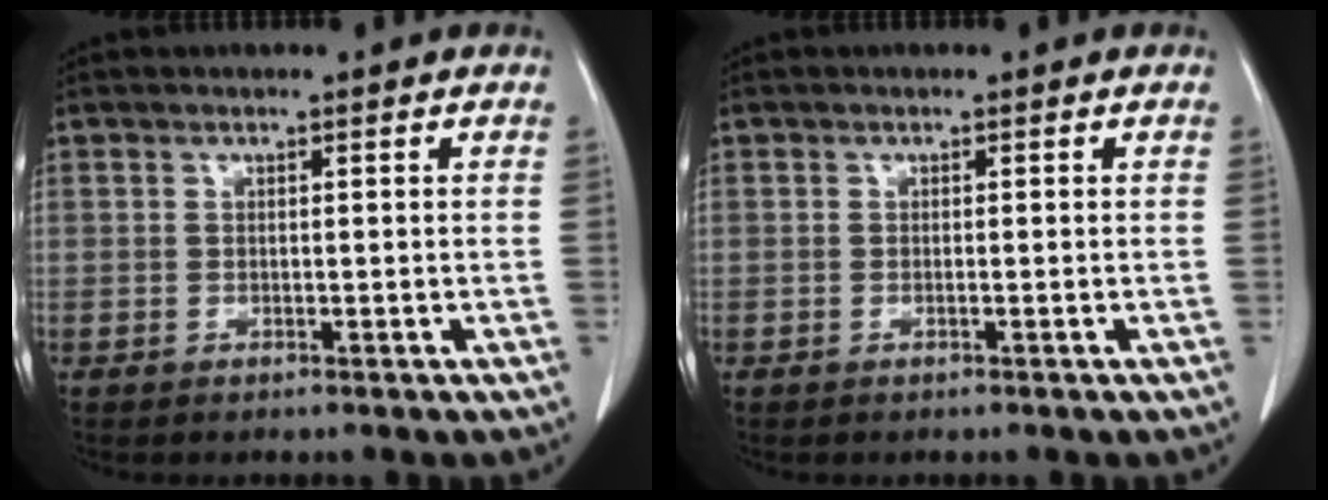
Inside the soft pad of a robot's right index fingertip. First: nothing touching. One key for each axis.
{"total": 0.0}